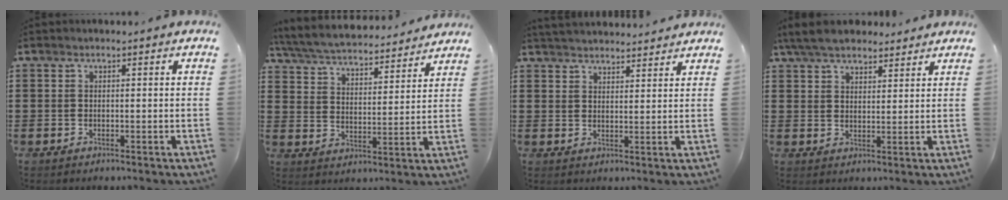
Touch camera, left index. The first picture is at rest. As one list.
[{"total": 4.9, "force": [4.8, 0.4, 0.9], "torque": [-0.044, -0.034, 0.079]}, {"total": 2.9, "force": [2.9, 0.2, -0.2], "torque": [-0.006, -0.008, 0.056]}, {"total": 5.5, "force": [4.8, 2.0, 1.5], "torque": [-0.045, -0.004, 0.092]}]